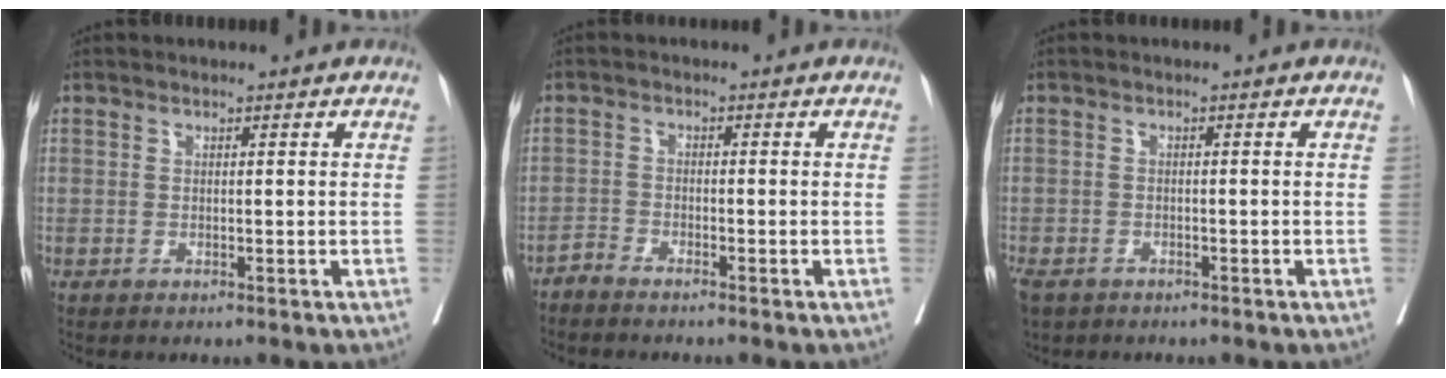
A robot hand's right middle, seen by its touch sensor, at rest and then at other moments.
{"total": 1.6, "force": [-1.6, 0.0, 0.3], "torque": [-0.004, 0.000, -0.033]}
{"total": 5.9, "force": [-4.0, 3.2, 3.0], "torque": [-0.077, -0.007, -0.057]}